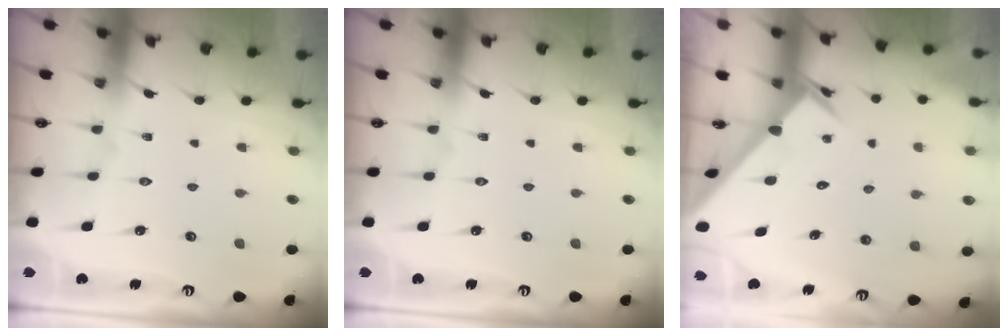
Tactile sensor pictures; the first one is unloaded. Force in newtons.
{"total": 0.0}
{"total": 2.3, "press": 2.3, "slide": 0.2}